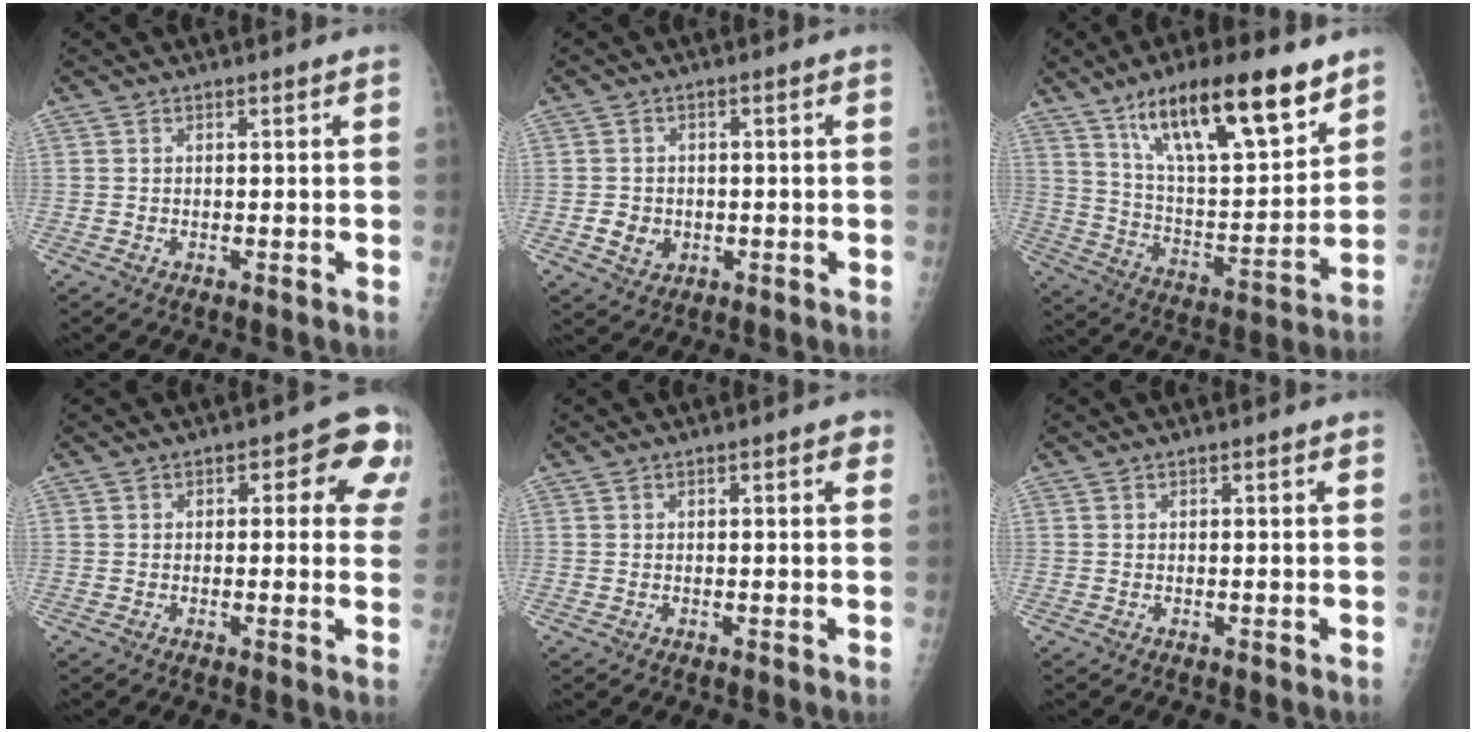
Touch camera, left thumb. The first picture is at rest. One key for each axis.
{"total": 3.9, "fx": -0.9, "fy": 3.4, "fz": 1.8, "tx": -0.017, "ty": 0.005, "tz": -0.007}
{"total": 22.7, "fx": 14.1, "fy": 6.8, "fz": 16.3, "tx": -0.240, "ty": -0.051, "tz": 0.244}
{"total": 9.0, "fx": 2.8, "fy": 4.6, "fz": 7.2, "tx": -0.029, "ty": 0.003, "tz": 0.020}
{"total": 2.2, "fx": 0.8, "fy": 0.9, "fz": 1.8, "tx": -0.018, "ty": 0.002, "tz": 0.006}
{"total": 0.6, "fx": 0.2, "fy": 0.2, "fz": 0.6, "tx": -0.009, "ty": 0.002, "tz": 0.002}